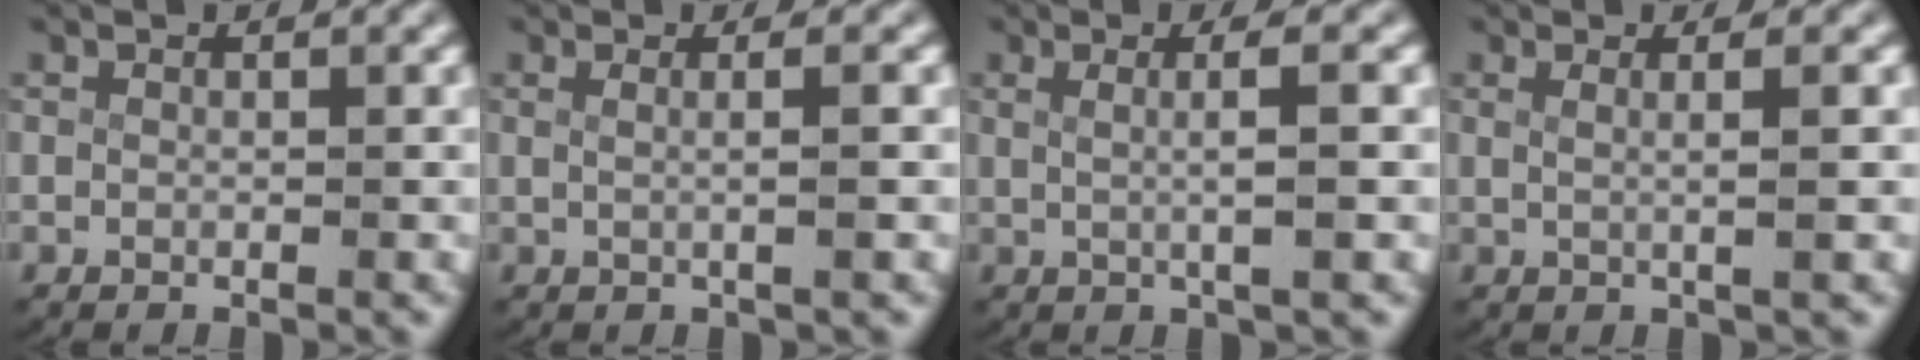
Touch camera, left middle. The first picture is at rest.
{"total": 1.7, "force": [0.3, -0.2, 1.7], "torque": [-0.029, 0.000, 0.005]}
{"total": 3.1, "force": [0.6, 0.1, 3.1], "torque": [-0.049, 0.002, 0.014]}
{"total": 2.0, "force": [0.5, -0.2, 1.9], "torque": [-0.034, -0.003, 0.013]}